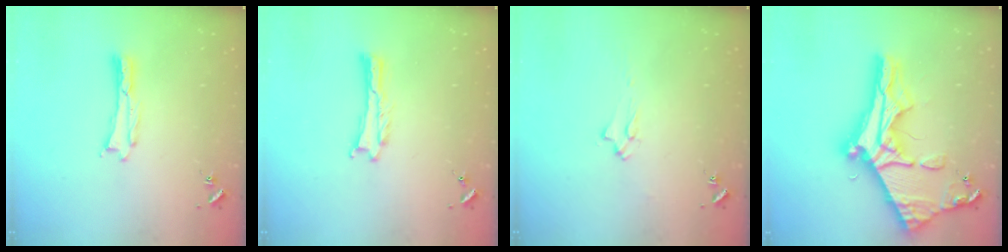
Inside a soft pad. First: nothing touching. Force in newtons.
{"total": 0.0}
{"total": 2.0, "press": 2.0, "slide": 0.3}
{"total": 12.1, "press": 12.0, "slide": 1.4}